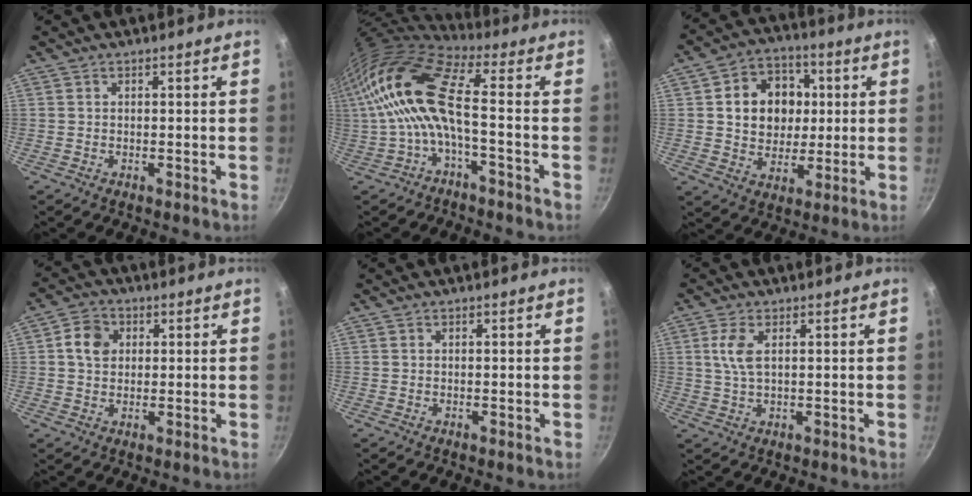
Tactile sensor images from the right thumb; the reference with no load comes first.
{"total": 16.0, "force": [-0.9, 5.6, 15.0], "torque": [-0.324, 0.027, -0.031]}
{"total": 13.6, "force": [2.1, 11.3, 7.2], "torque": [-0.078, 0.007, 0.033]}
{"total": 5.6, "force": [1.3, 4.6, 2.9], "torque": [-0.033, 0.008, 0.015]}
{"total": 0.0}
{"total": 4.5, "force": [1.3, 2.0, 3.8], "torque": [-0.082, -0.002, 0.026]}